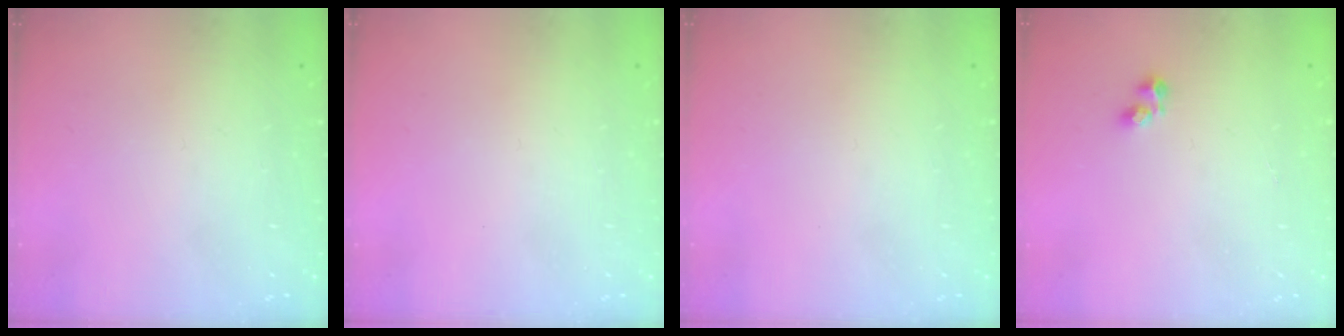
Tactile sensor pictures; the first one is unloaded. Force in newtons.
{"total": 0.0}
{"total": 0.0}
{"total": 2.5, "press": 2.3, "slide": 0.9}